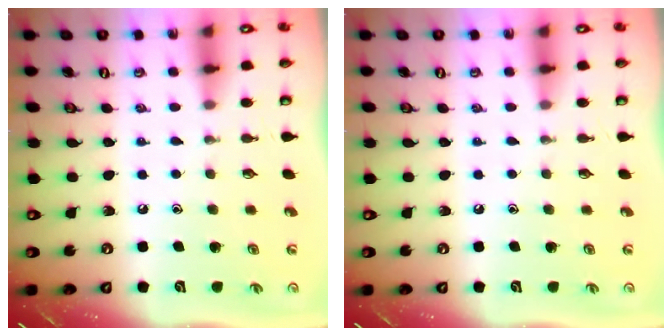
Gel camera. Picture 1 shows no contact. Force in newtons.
{"total": 0.0}